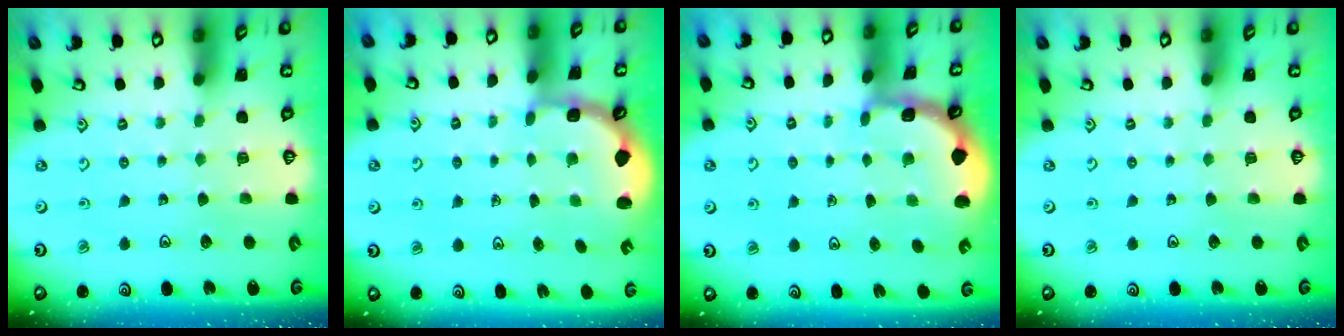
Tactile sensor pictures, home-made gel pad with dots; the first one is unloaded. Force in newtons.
{"total": 2.6, "press": 1.9, "slide": 1.8}
{"total": 1.8, "press": 1.8, "slide": 0.3}
{"total": 0.0}